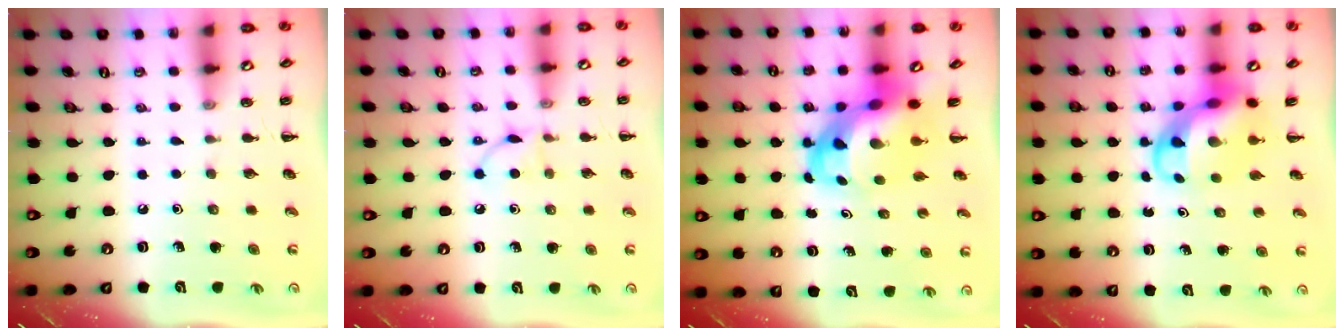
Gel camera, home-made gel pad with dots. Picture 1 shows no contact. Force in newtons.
{"total": 5.3, "press": 5.2, "slide": 1.1}
{"total": 7.8, "press": 7.5, "slide": 2.1}
{"total": 6.7, "press": 6.4, "slide": 1.8}